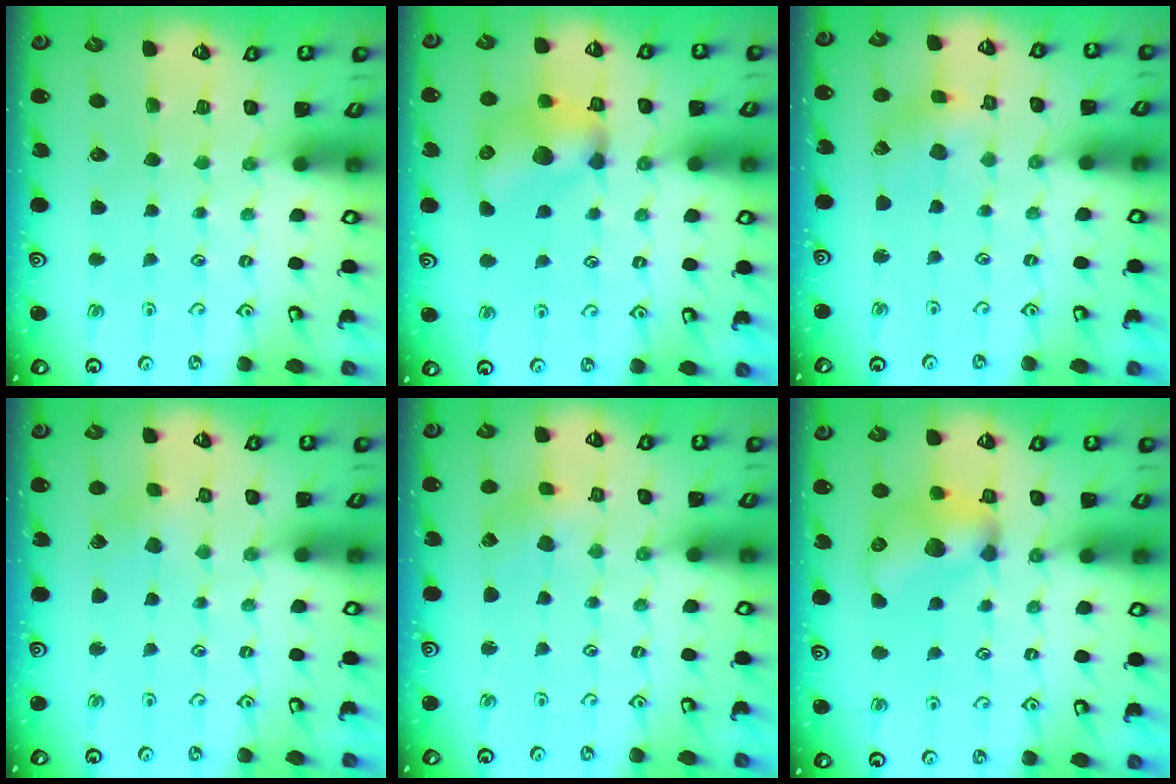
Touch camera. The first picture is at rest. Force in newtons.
{"total": 13.9, "press": 13.9, "slide": 0.9}
{"total": 2.5, "press": 2.5, "slide": 0.4}
{"total": 2.6, "press": 2.6, "slide": 0.2}
{"total": 0.9, "press": 0.8, "slide": 0.2}
{"total": 13.9, "press": 13.9, "slide": 0.9}